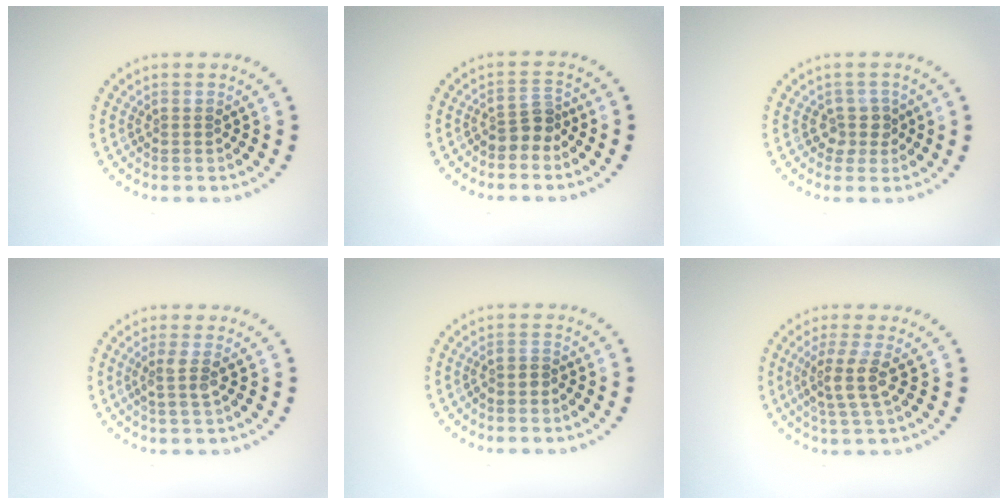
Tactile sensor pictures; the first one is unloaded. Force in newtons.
{"total": 2.2, "press": 1.7, "slide": 1.4}
{"total": 1.9, "press": 1.4, "slide": 1.3}
{"total": 1.9, "press": 1.5, "slide": 1.2}
{"total": 0.9, "press": 0.6, "slide": 0.7}
{"total": 2.9, "press": 2.2, "slide": 1.9}